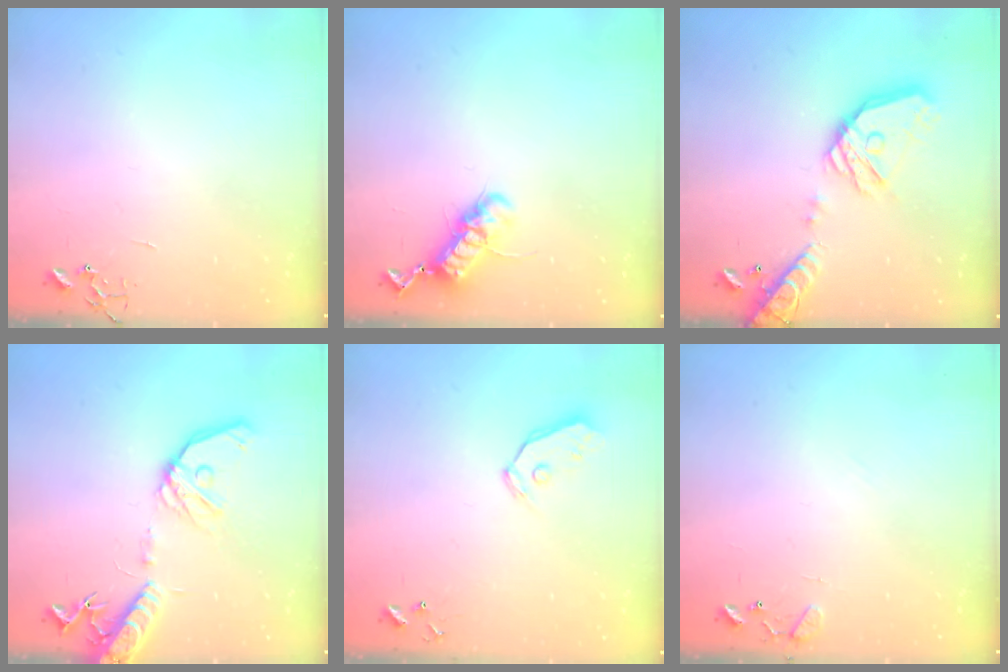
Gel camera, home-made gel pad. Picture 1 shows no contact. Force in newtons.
{"total": 12.7, "press": 12.6, "slide": 1.6}
{"total": 18.9, "press": 18.8, "slide": 2.4}
{"total": 16.3, "press": 16.0, "slide": 3.2}
{"total": 6.3, "press": 6.3, "slide": 0.7}
{"total": 8.4, "press": 8.4, "slide": 0.7}